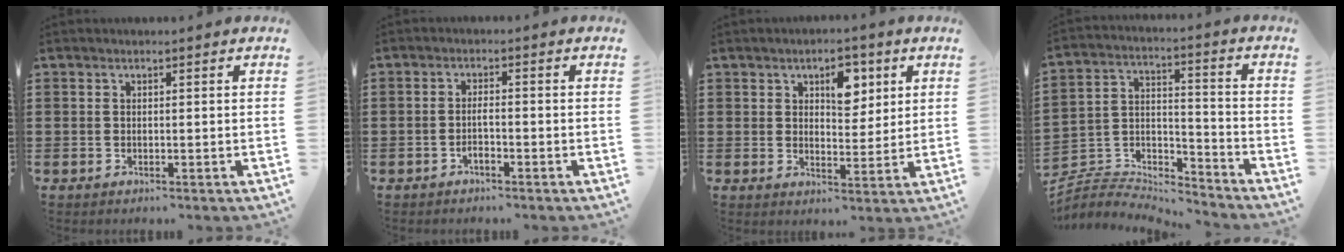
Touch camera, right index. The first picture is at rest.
{"total": 1.8, "force": [-1.1, 0.5, 1.4], "torque": [-0.029, 0.000, -0.021]}
{"total": 5.7, "force": [2.7, 3.4, 3.7], "torque": [-0.044, 0.000, 0.038]}
{"total": 5.0, "force": [-4.8, 1.2, 0.4], "torque": [-0.014, 0.001, -0.101]}